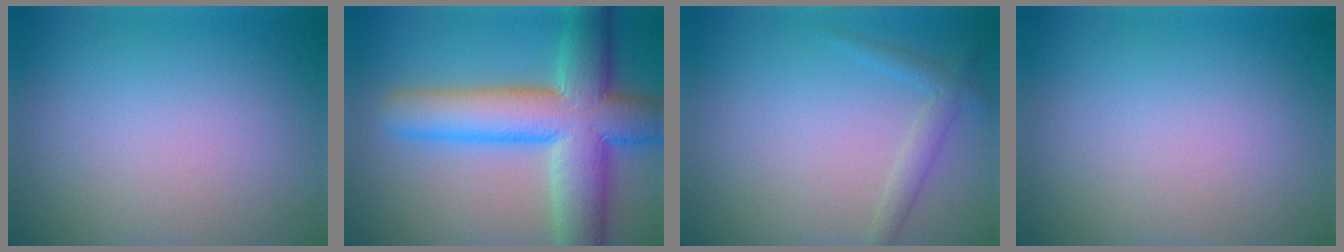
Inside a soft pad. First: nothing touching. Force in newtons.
{"total": 11.2, "press": 11.2, "slide": 0.6}
{"total": 1.8, "press": 1.8, "slide": 0.0}
{"total": 0.0}